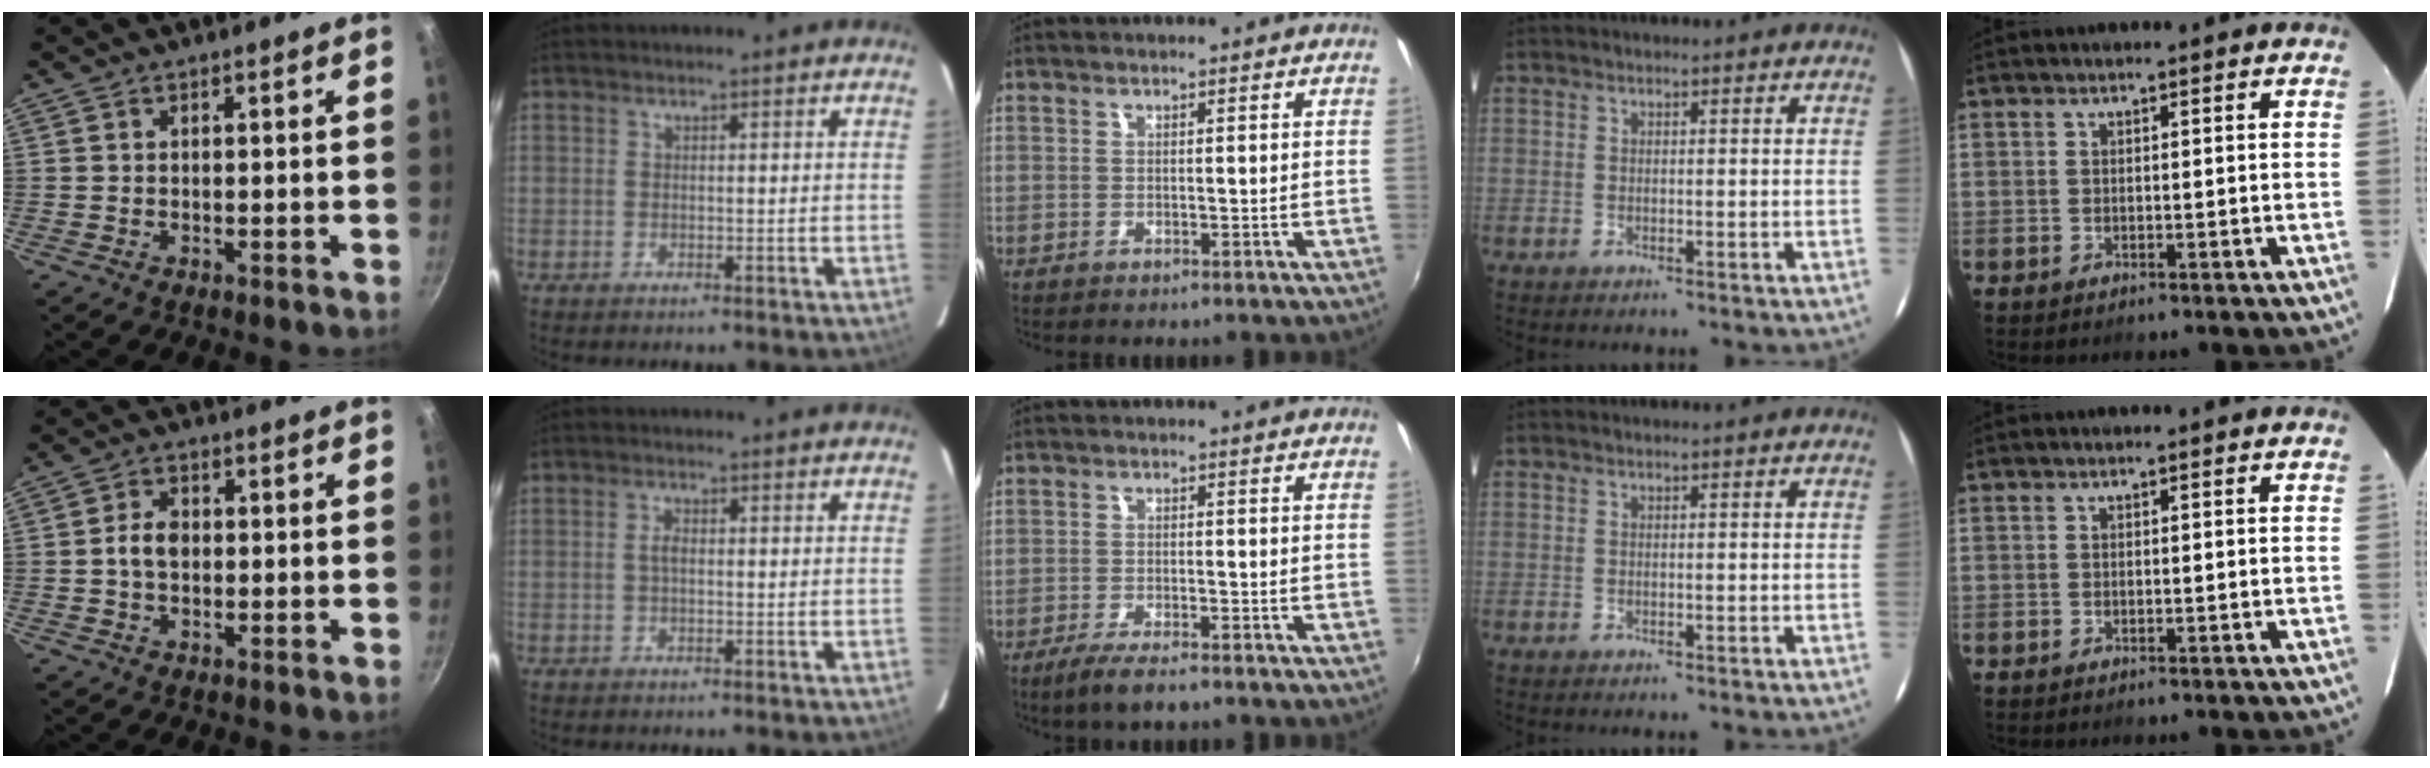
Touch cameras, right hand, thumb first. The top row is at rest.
{"thumb": {"total": 4.4, "force": [-0.1, 3.1, 3.2], "torque": [-0.049, 0.013, -0.007]}, "index": {"total": 1.5, "force": [-0.1, 0.8, 1.3], "torque": [-0.025, 0.005, -0.004]}, "middle": {"total": 5.2, "force": [-4.0, 0.8, 3.3], "torque": [-0.081, -0.012, -0.073]}}